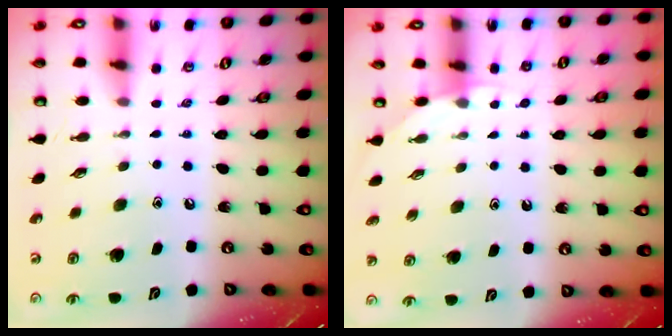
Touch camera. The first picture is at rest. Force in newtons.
{"total": 2.7, "press": 2.7, "slide": 0.1}